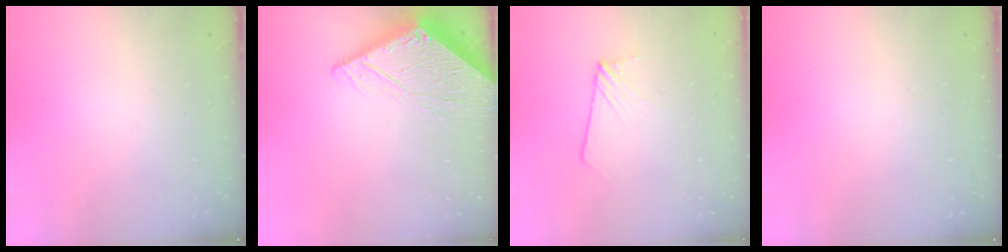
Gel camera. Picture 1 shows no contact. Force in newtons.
{"total": 10.1, "press": 10.1, "slide": 1.0}
{"total": 2.8, "press": 2.8, "slide": 0.4}
{"total": 0.0}